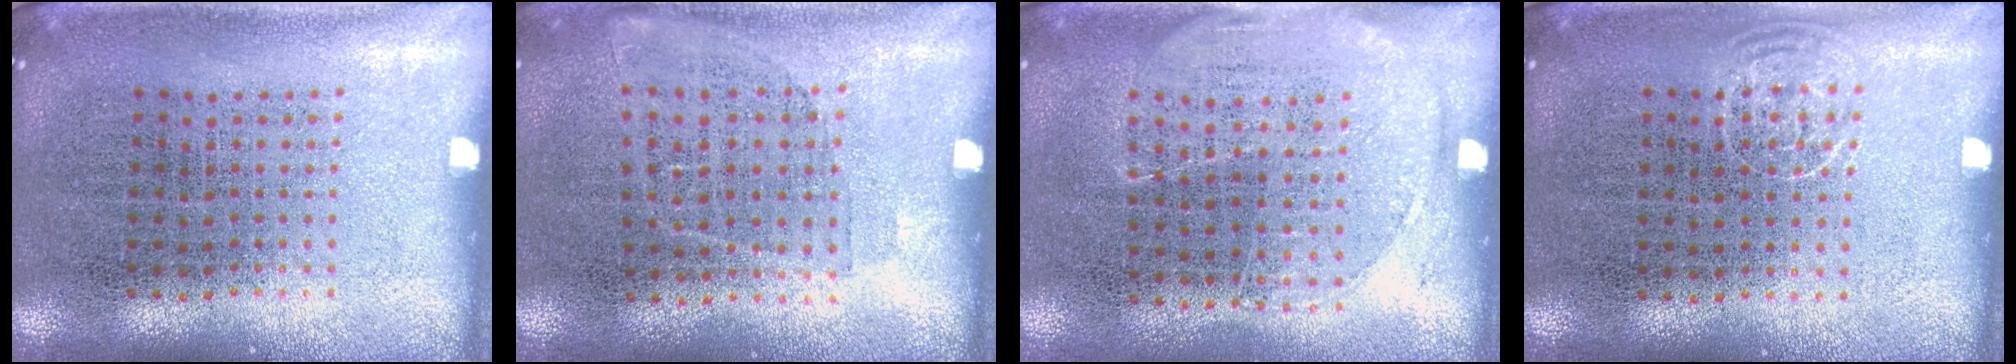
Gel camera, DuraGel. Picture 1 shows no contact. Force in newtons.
{"total": 1.0, "press": 0.8, "slide": 0.5}
{"total": 1.4, "press": 1.2, "slide": 0.7}
{"total": 0.6, "press": 0.4, "slide": 0.4}